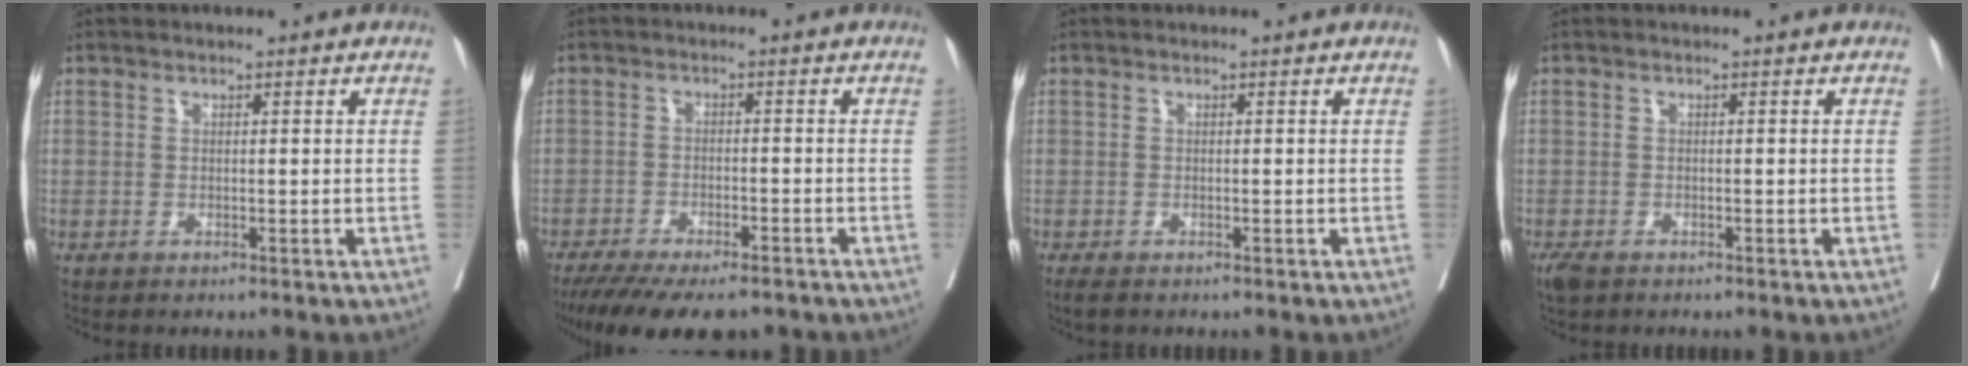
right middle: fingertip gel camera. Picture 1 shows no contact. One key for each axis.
{"total": 13.3, "fx": -10.7, "fy": 4.4, "fz": 6.7, "tx": -0.118, "ty": -0.018, "tz": -0.157}
{"total": 1.9, "fx": -1.4, "fy": 0.6, "fz": 1.0, "tx": -0.021, "ty": -0.006, "tz": -0.020}
{"total": 2.5, "fx": -1.8, "fy": 1.1, "fz": 1.3, "tx": -0.032, "ty": -0.009, "tz": -0.031}